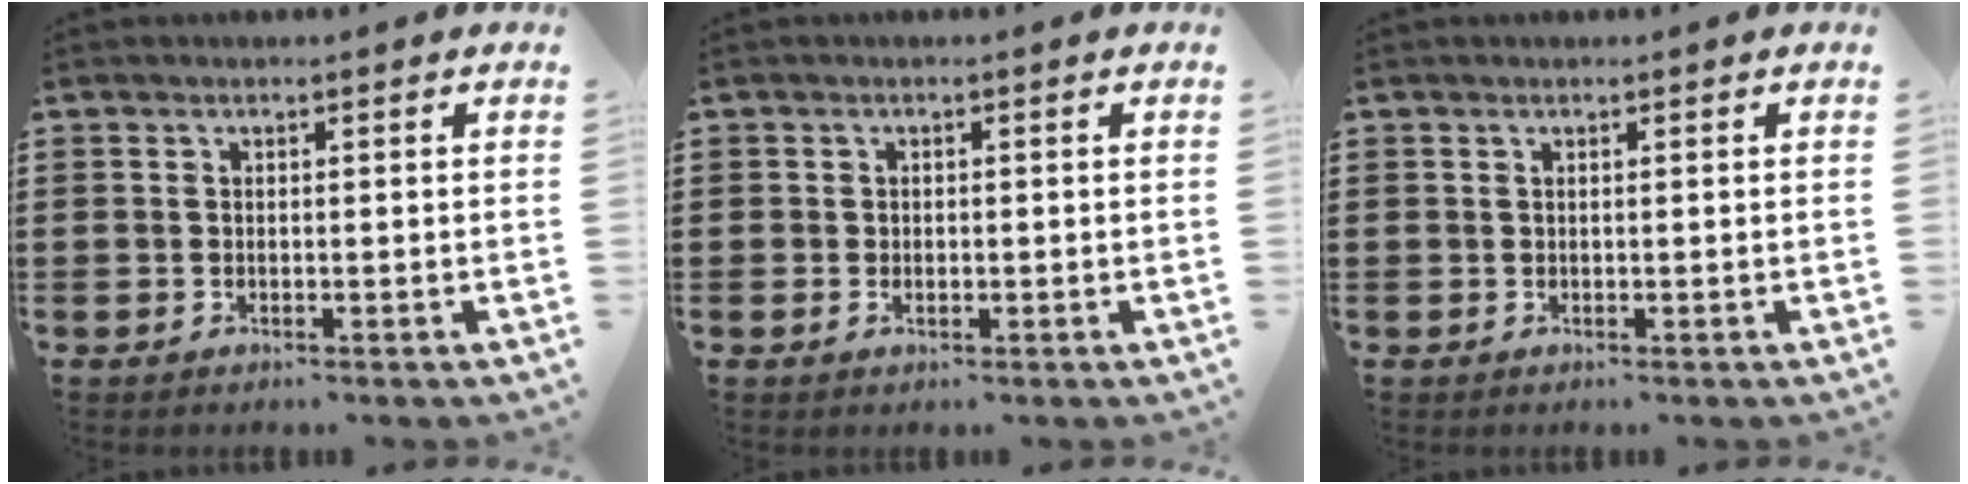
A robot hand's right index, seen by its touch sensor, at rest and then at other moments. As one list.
[{"total": 1.0, "force": [-0.1, 0.7, 0.7], "torque": [-0.014, 0.004, -0.003]}, {"total": 0.0}]